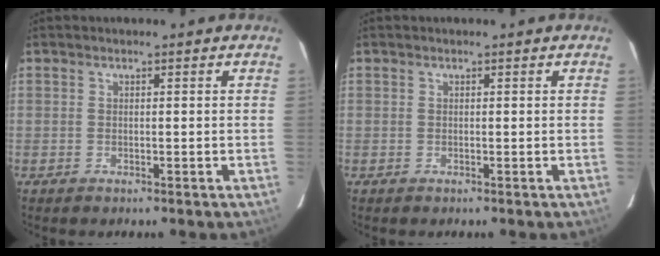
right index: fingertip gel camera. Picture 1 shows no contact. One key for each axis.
{"total": 0.0}